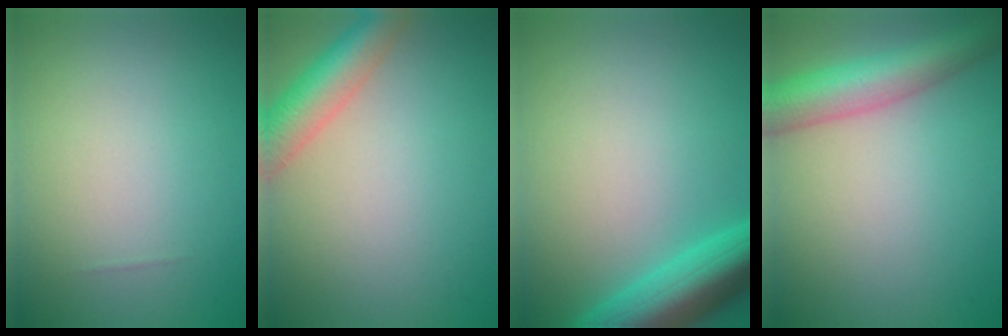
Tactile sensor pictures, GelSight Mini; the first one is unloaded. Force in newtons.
{"total": 5.0, "press": 5.0, "slide": 0.3}
{"total": 6.6, "press": 6.5, "slide": 0.4}
{"total": 6.2, "press": 6.2, "slide": 0.2}